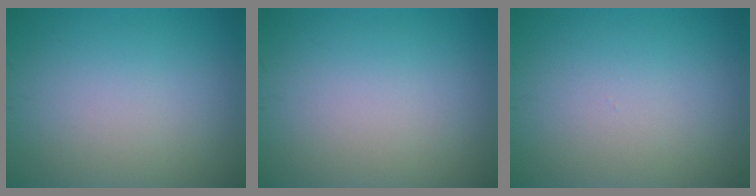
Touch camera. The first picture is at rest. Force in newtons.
{"total": 0.0}
{"total": 0.0}